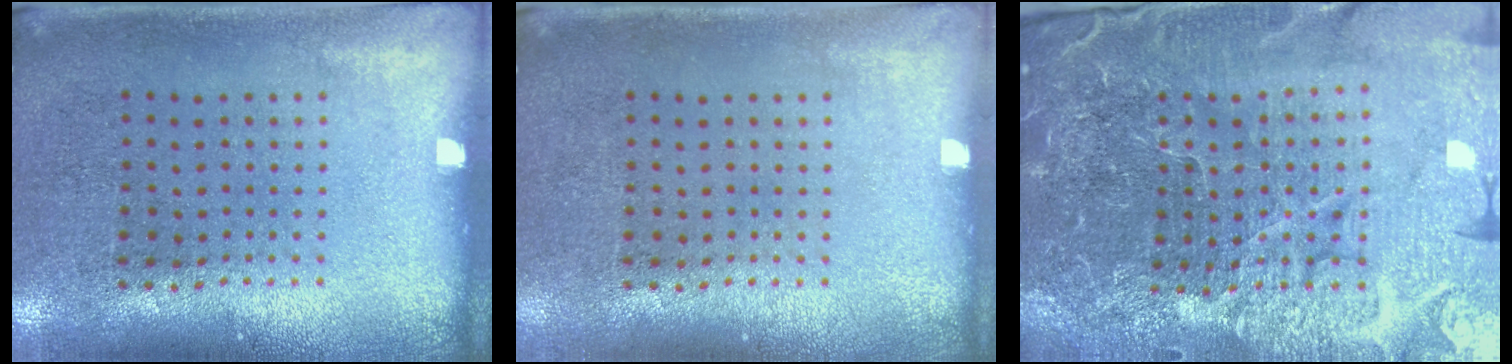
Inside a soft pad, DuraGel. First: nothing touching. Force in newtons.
{"total": 0.0}
{"total": 6.7, "press": 5.9, "slide": 3.1}